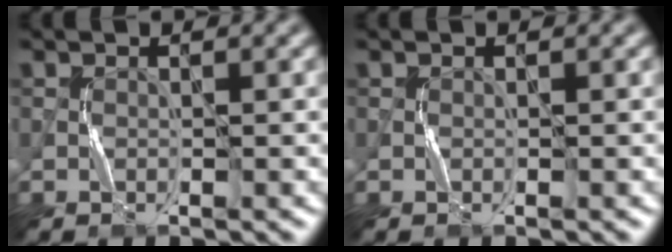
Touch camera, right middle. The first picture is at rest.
{"total": 0.0}